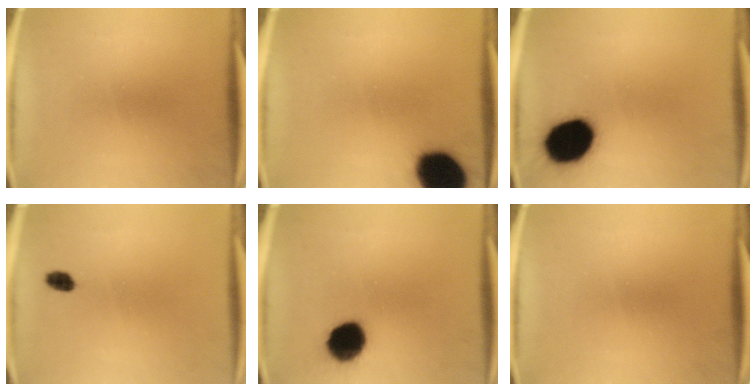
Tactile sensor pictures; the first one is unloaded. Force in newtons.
{"total": 17.3}
{"total": 17.7}
{"total": 2.1}
{"total": 11.1}
{"total": 0.0}